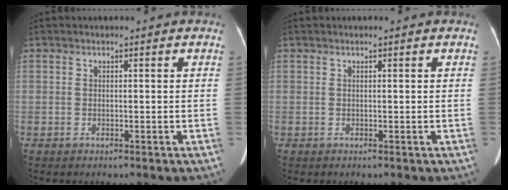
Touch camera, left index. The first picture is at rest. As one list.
[{"total": 0.0}]